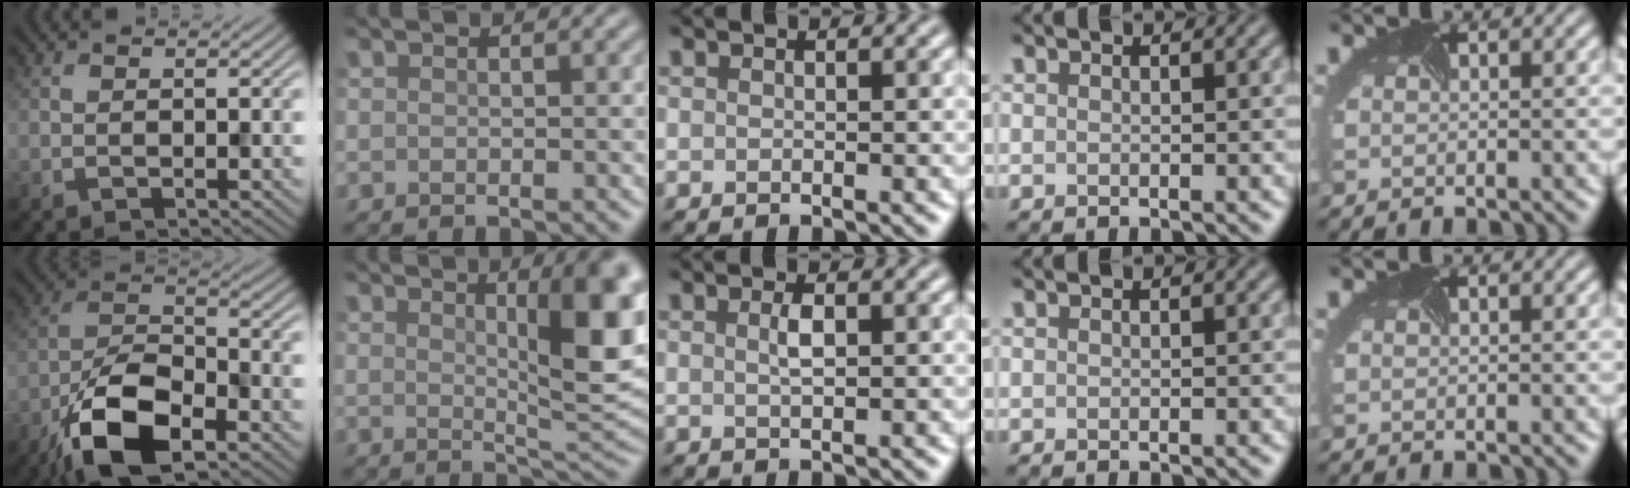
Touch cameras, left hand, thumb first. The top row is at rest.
{"thumb": {"total": 11.7, "force": [-6.7, 4.8, 8.2], "torque": [-0.157, -0.005, -0.143]}, "index": {"total": 8.0, "force": [2.5, 1.9, 7.3], "torque": [-0.097, 0.000, 0.045]}, "middle": {"total": 1.3, "force": [0.3, 0.4, 1.2], "torque": [-0.024, 0.001, 0.006]}}